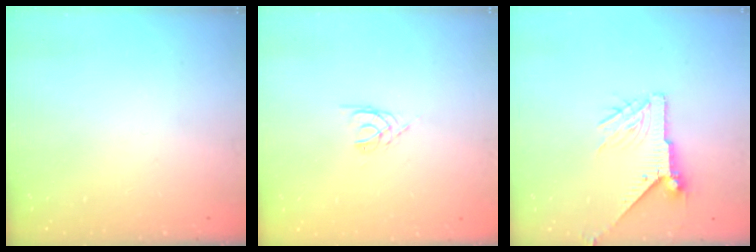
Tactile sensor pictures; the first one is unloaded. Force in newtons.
{"total": 3.6, "press": 3.6, "slide": 0.5}
{"total": 9.0, "press": 9.0, "slide": 0.4}